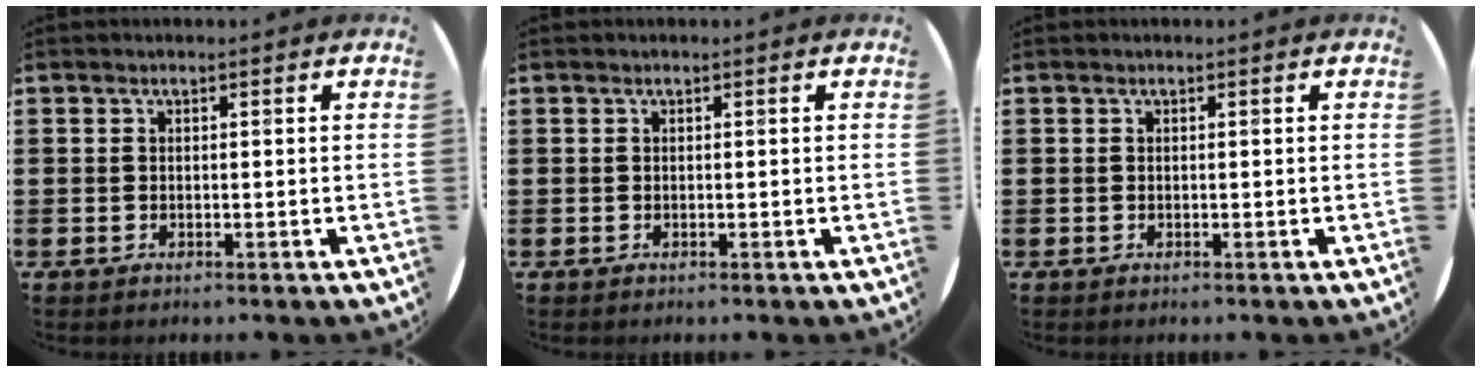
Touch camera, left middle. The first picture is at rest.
{"total": 0.0}
{"total": 0.0}